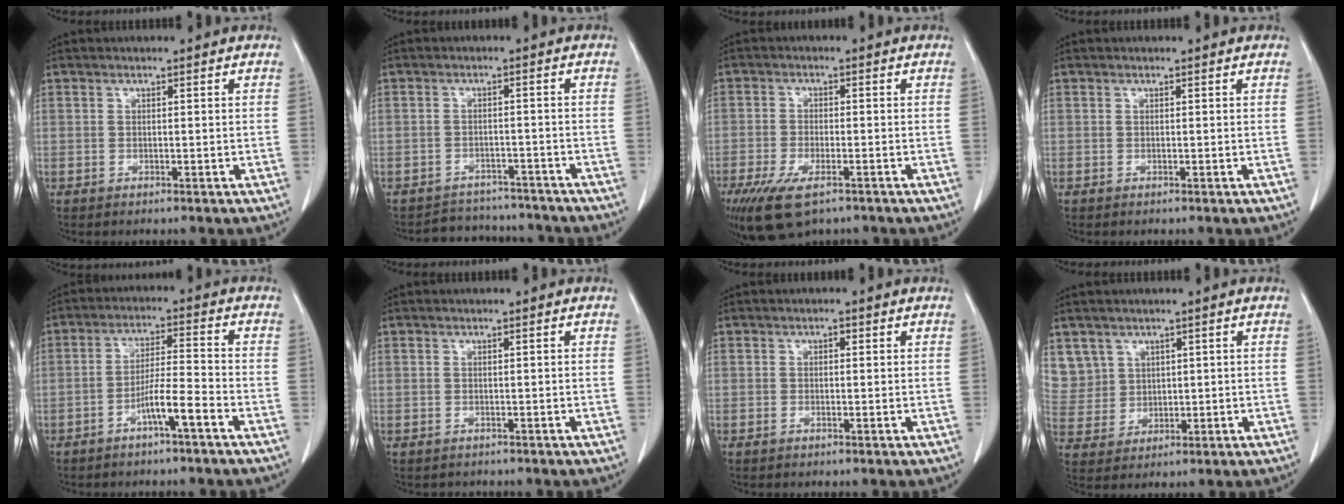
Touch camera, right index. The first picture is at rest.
{"total": 7.1, "force": [-6.6, 2.5, -0.5], "torque": [0.018, 0.022, -0.086]}
{"total": 9.0, "force": [-5.8, 3.3, 6.1], "torque": [-0.114, -0.018, -0.097]}
{"total": 0.0}
{"total": 5.8, "force": [-3.3, -0.2, 4.8], "torque": [-0.086, 0.009, -0.059]}
{"total": 1.0, "force": [-0.8, 0.6, -0.1], "torque": [-0.002, 0.002, -0.012]}
{"total": 0.8, "force": [0.0, 0.4, 0.7], "torque": [-0.008, 0.003, -0.003]}
{"total": 7.0, "force": [3.5, 6.0, 0.0], "torque": [-0.005, 0.015, 0.089]}